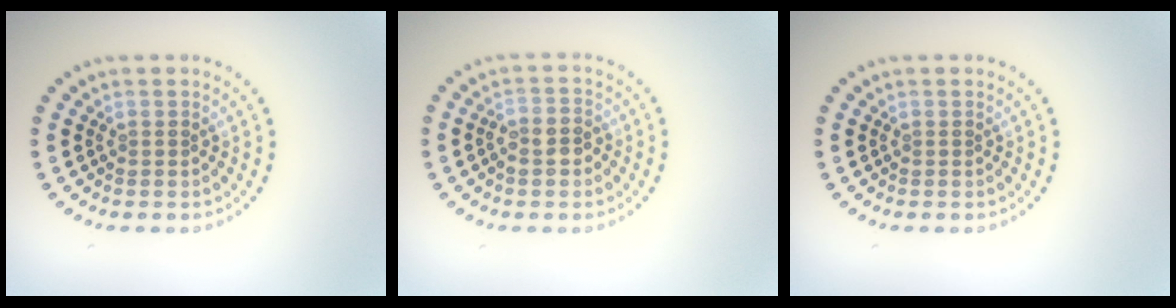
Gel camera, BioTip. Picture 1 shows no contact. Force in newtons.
{"total": 2.3, "press": 2.2, "slide": 0.8}
{"total": 0.0}